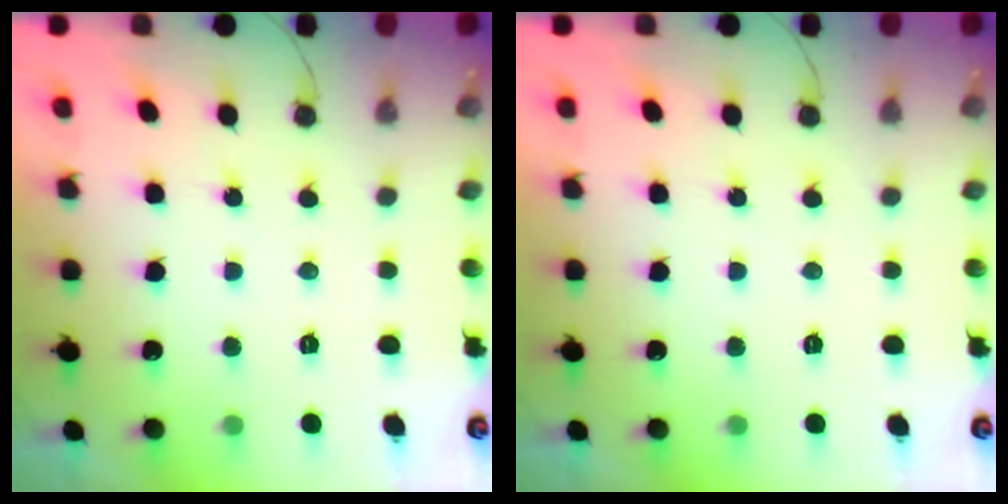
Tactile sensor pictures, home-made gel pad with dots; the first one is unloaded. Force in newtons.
{"total": 0.0}